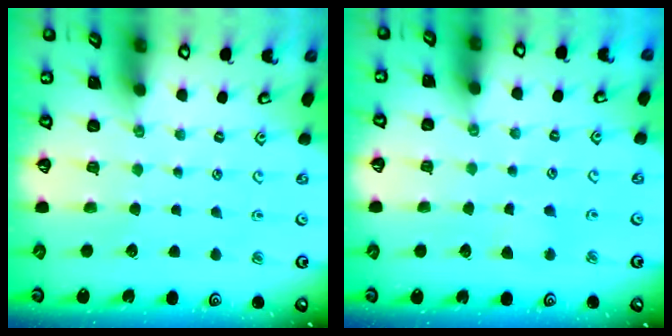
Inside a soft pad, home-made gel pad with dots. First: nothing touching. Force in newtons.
{"total": 2.3, "press": 2.3, "slide": 0.4}